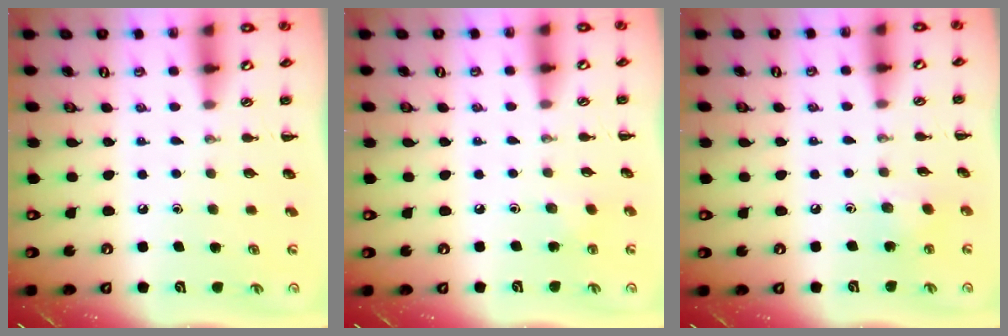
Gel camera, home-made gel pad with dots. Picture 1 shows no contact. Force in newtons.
{"total": 2.3, "press": 2.2, "slide": 0.7}
{"total": 3.5, "press": 3.4, "slide": 0.9}